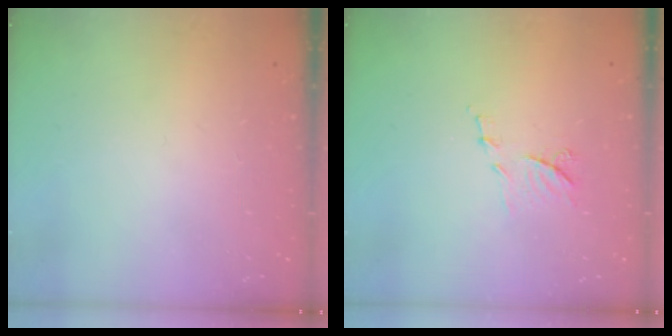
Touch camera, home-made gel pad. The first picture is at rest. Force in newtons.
{"total": 6.9, "press": 6.9, "slide": 0.5}